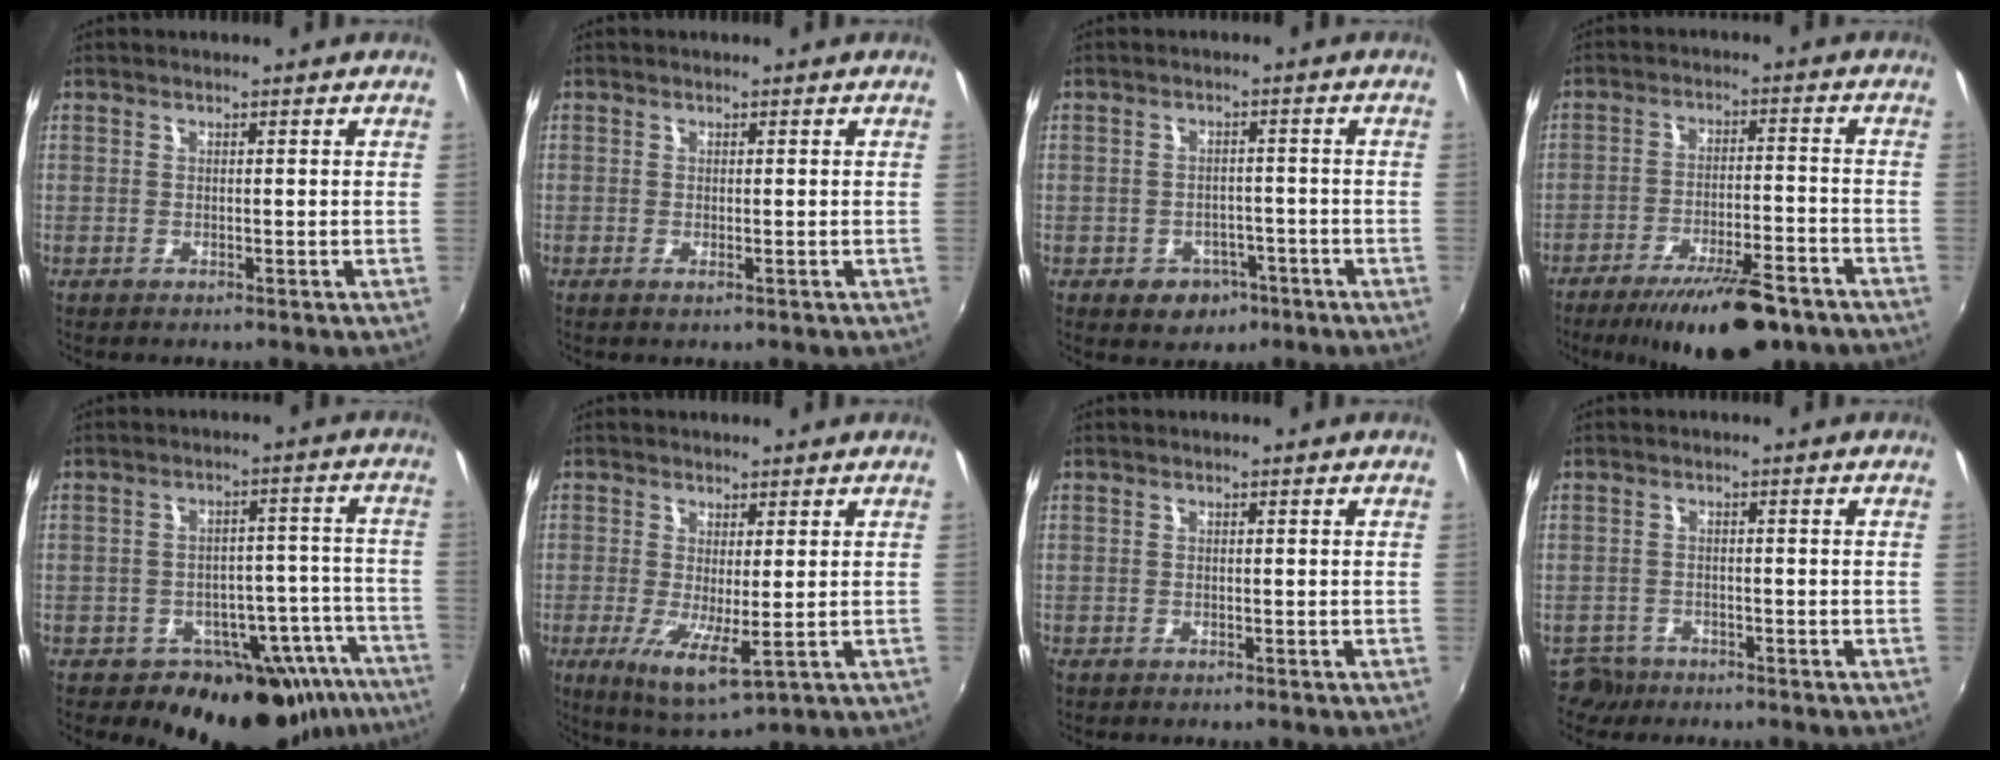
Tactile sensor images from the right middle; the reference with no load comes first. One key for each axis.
{"total": 0.5, "fx": -0.2, "fy": 0.1, "fz": 0.5, "tx": -0.008, "ty": -0.002, "tz": -0.004}
{"total": 5.6, "fx": -3.0, "fy": 4.5, "fz": 1.7, "tx": -0.043, "ty": 0.007, "tz": -0.030}
{"total": 15.4, "fx": -11.6, "fy": 4.1, "fz": 9.4, "tx": -0.167, "ty": -0.018, "tz": -0.172}
{"total": 17.2, "fx": -13.1, "fy": 9.3, "fz": 6.3, "tx": -0.071, "ty": 0.026, "tz": -0.164}
{"total": 7.0, "fx": -1.0, "fy": 1.8, "fz": 6.7, "tx": -0.131, "ty": -0.026, "tz": -0.014}
{"total": 0.6, "fx": -0.5, "fy": 0.4, "fz": 0.0, "tx": -0.003, "ty": -0.003, "tz": -0.011}
{"total": 3.7, "fx": -3.0, "fy": 2.2, "fz": 0.2, "tx": -0.017, "ty": -0.002, "tz": -0.056}